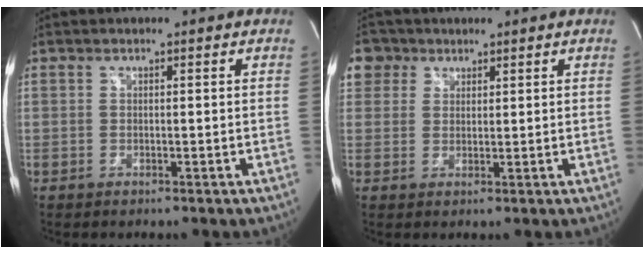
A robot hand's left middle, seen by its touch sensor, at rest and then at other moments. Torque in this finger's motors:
{"motor_torque": [0.08, -0.11, 0.12, 0.01]}